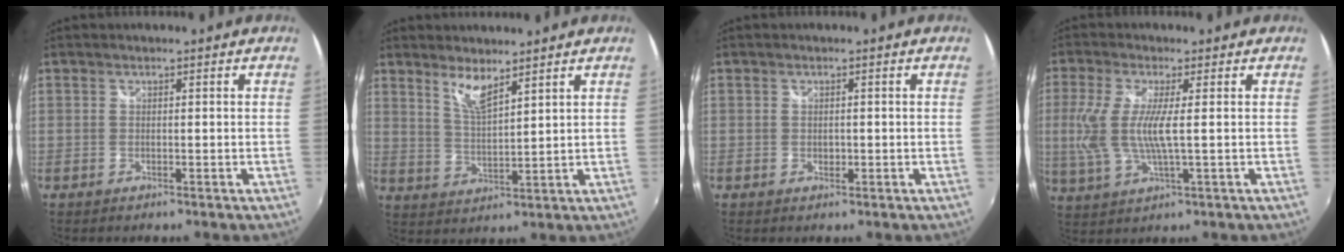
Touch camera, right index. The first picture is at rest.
{"total": 5.2, "force": [3.9, 0.8, 3.3], "torque": [-0.063, -0.004, 0.074]}
{"total": 1.1, "force": [-0.1, 0.8, 0.7], "torque": [-0.010, 0.000, -0.003]}
{"total": 9.3, "force": [0.2, 1.6, 9.1], "torque": [-0.194, -0.007, 0.008]}